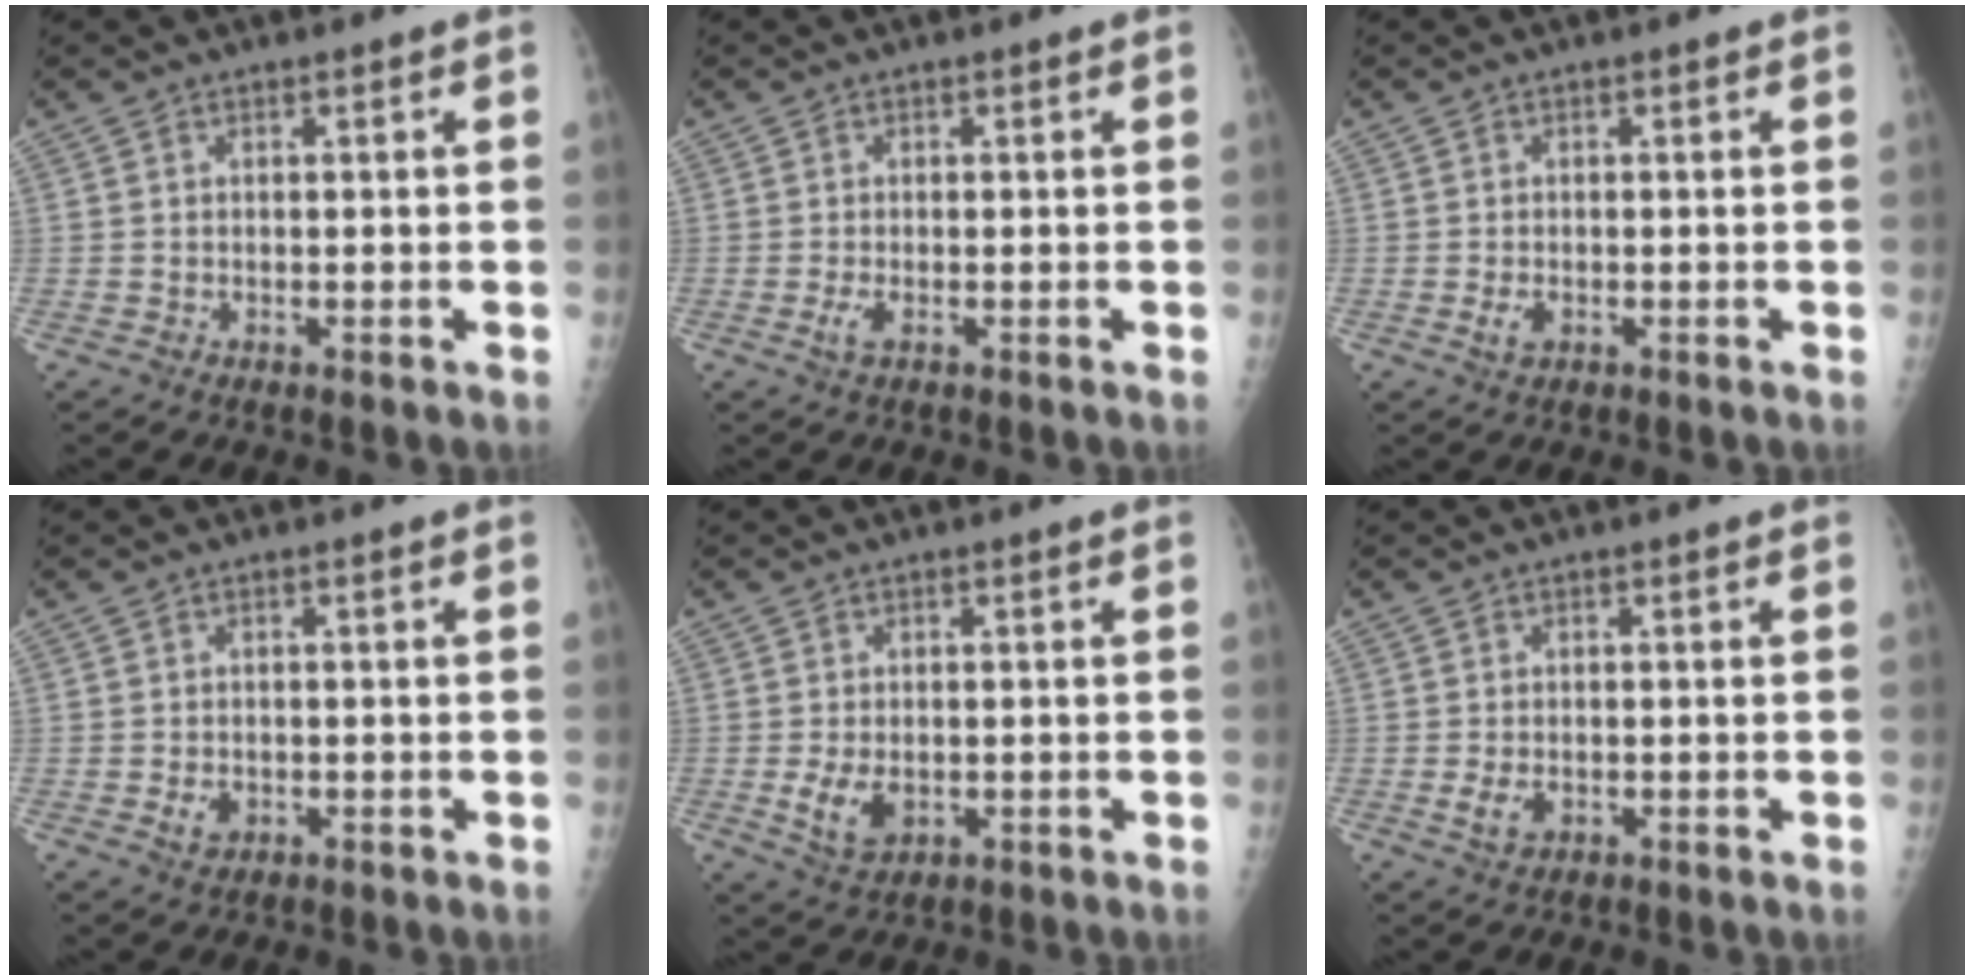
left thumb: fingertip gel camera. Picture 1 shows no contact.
{"total": 1.7, "force": [-0.2, 0.6, 1.6], "torque": [-0.036, -0.003, -0.002]}
{"total": 1.9, "force": [-0.3, 1.1, 1.5], "torque": [-0.029, -0.001, -0.002]}
{"total": 2.0, "force": [-0.4, 1.4, 1.3], "torque": [-0.019, 0.000, -0.002]}
{"total": 4.6, "force": [-0.7, 2.9, 3.5], "torque": [-0.065, -0.009, -0.002]}
{"total": 2.6, "force": [-0.3, 1.6, 2.0], "torque": [-0.039, -0.004, -0.001]}